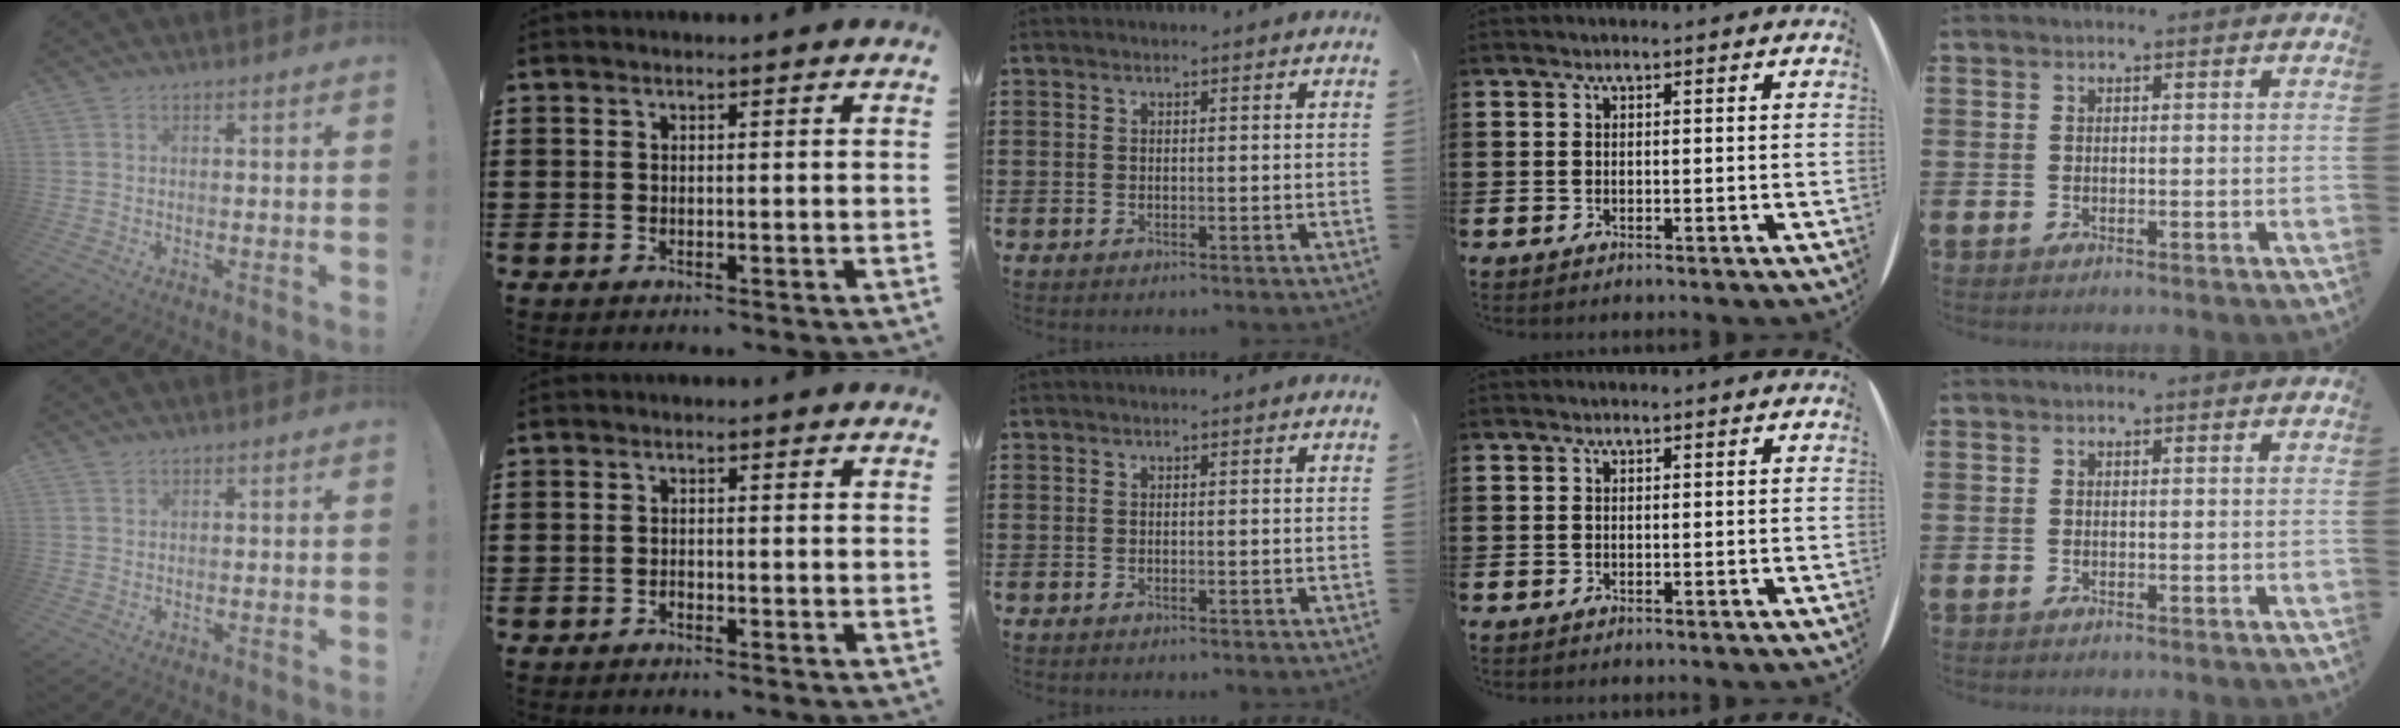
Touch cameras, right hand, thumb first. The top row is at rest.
{"thumb": {"total": 0.8, "force": [0.7, 0.3, 0.2], "torque": [0.003, -0.004, 0.012]}, "index": {"total": 0.7, "force": [-0.6, 0.2, 0.2], "torque": [-0.005, 0.000, -0.012]}}